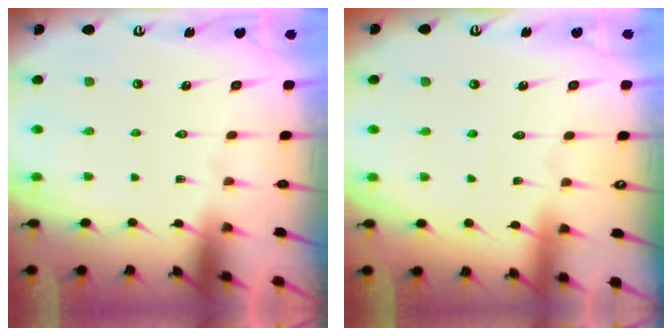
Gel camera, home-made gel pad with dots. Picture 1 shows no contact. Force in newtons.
{"total": 4.2, "press": 4.2, "slide": 0.4}